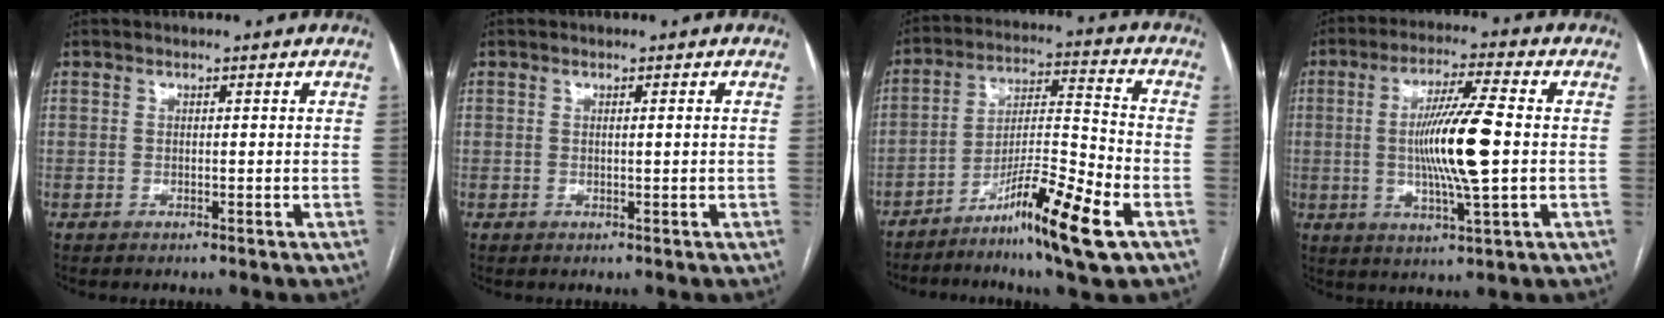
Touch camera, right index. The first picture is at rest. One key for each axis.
{"total": 0.7, "fx": 0.1, "fy": -0.1, "fz": 0.6, "tx": -0.011, "ty": 0.000, "tz": 0.003}
{"total": 14.0, "fx": -7.8, "fy": 0.4, "fz": 11.6, "tx": -0.210, "ty": -0.015, "tz": -0.136}
{"total": 11.9, "fx": -0.2, "fy": 0.5, "fz": 11.9, "tx": -0.224, "ty": -0.004, "tz": -0.004}